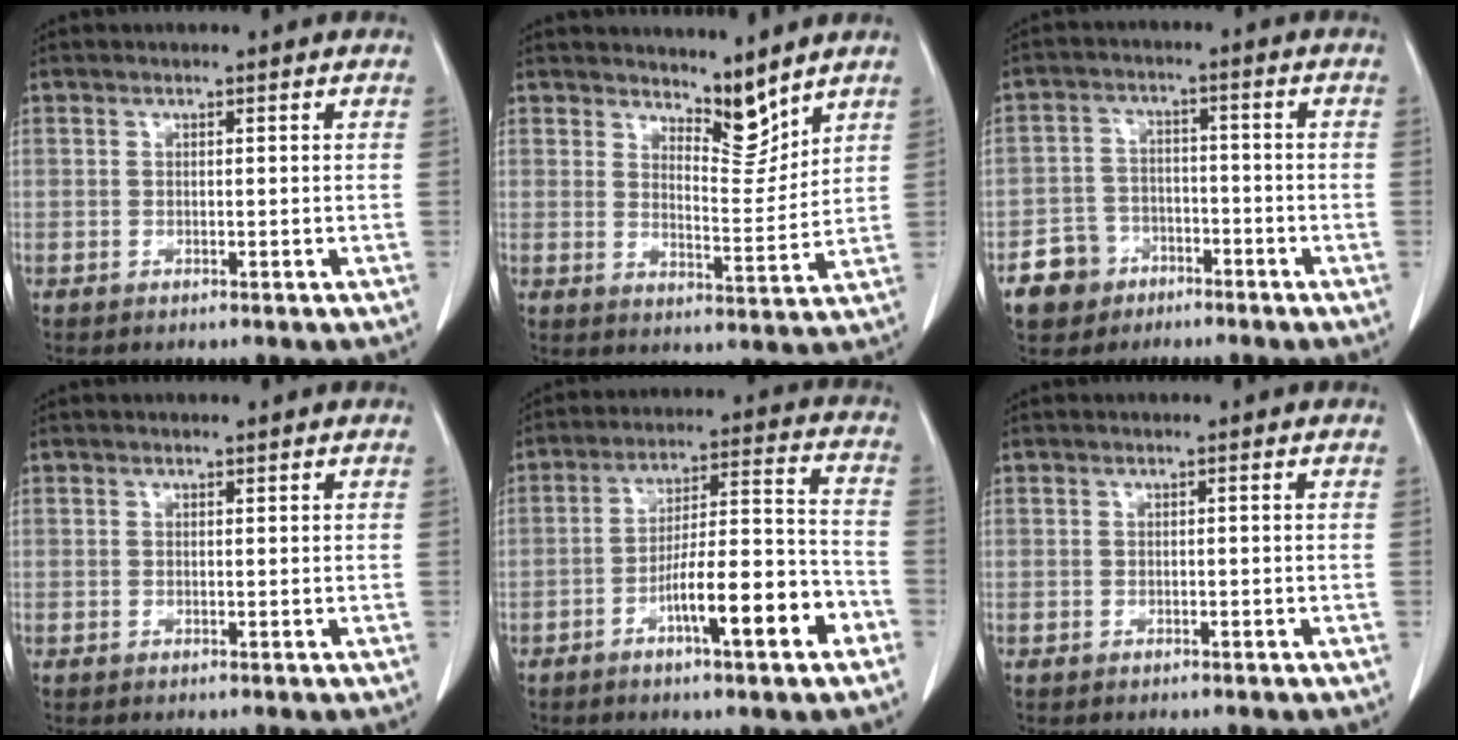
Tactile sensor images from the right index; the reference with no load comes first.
{"total": 5.7, "force": [5.1, 1.3, 2.2], "torque": [-0.033, -0.015, 0.091]}
{"total": 6.4, "force": [-3.8, 5.1, 0.9], "torque": [-0.014, 0.012, -0.065]}
{"total": 0.0}
{"total": 13.1, "force": [-6.0, 1.6, 11.5], "torque": [-0.183, 0.016, -0.094]}
{"total": 0.0}